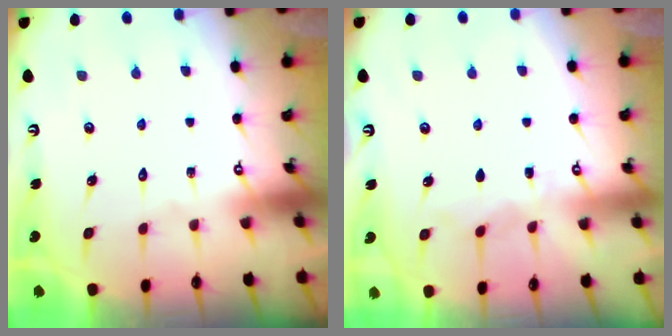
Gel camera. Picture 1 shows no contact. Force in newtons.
{"total": 4.3, "press": 4.2, "slide": 0.5}